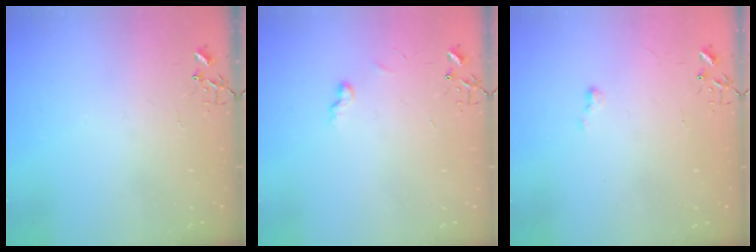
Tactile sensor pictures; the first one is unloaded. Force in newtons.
{"total": 5.3, "press": 5.2, "slide": 0.7}
{"total": 3.4, "press": 3.4, "slide": 0.5}